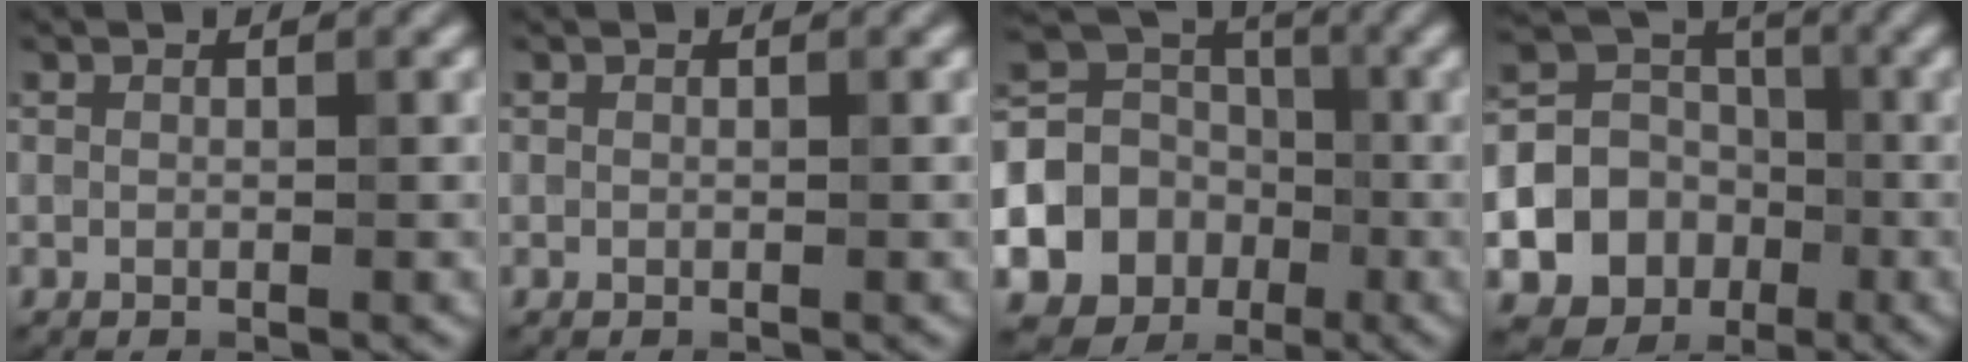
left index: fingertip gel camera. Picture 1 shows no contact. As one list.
[{"total": 0.0}, {"total": 14.1, "force": [-3.8, 12.9, 4.5], "torque": [-0.114, -0.015, -0.082]}, {"total": 14.9, "force": [-4.9, 13.5, 4.0], "torque": [-0.104, -0.029, -0.098]}]